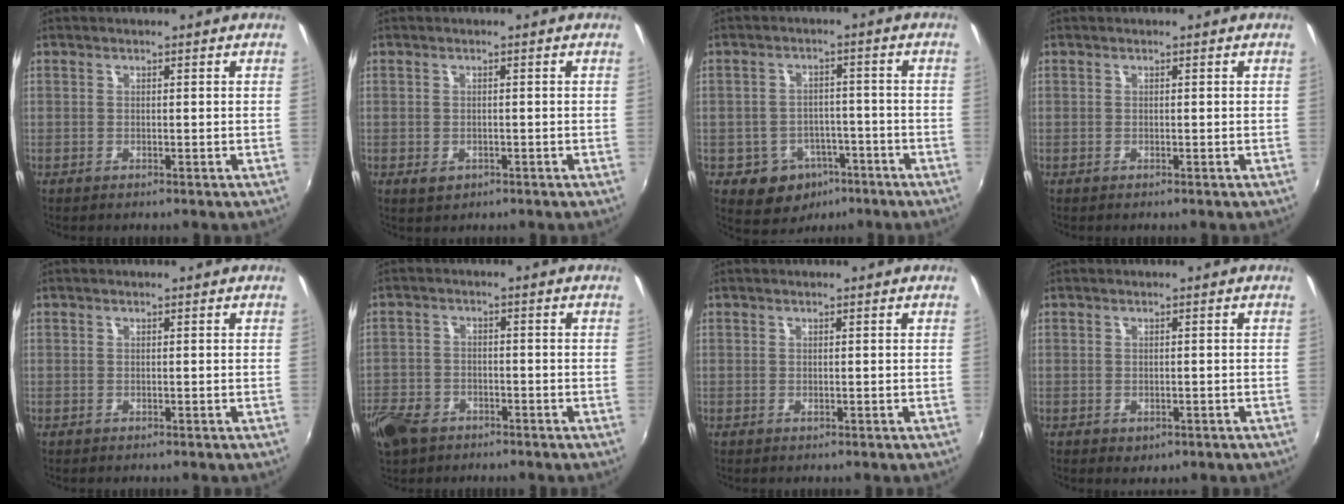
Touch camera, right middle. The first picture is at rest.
{"total": 2.2, "force": [-0.9, 1.6, 1.1], "torque": [-0.019, -0.006, -0.011]}
{"total": 8.2, "force": [-4.3, 6.6, 2.4], "torque": [-0.050, 0.018, -0.042]}
{"total": 0.0}
{"total": 0.0}
{"total": 10.7, "force": [-6.4, 7.3, 4.6], "torque": [-0.141, -0.005, -0.116]}
{"total": 0.0}
{"total": 1.7, "force": [-0.6, 1.3, 0.9], "torque": [-0.016, -0.006, -0.007]}